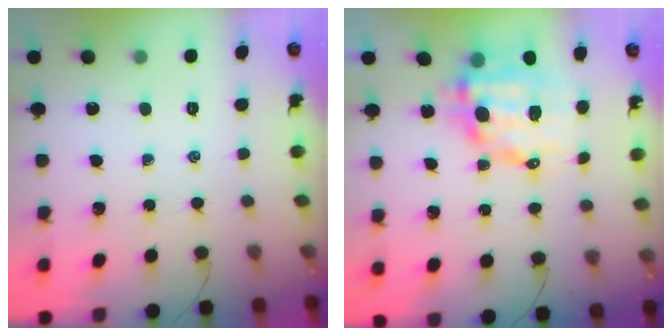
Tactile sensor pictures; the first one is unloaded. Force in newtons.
{"total": 11.8, "press": 11.5, "slide": 2.6}